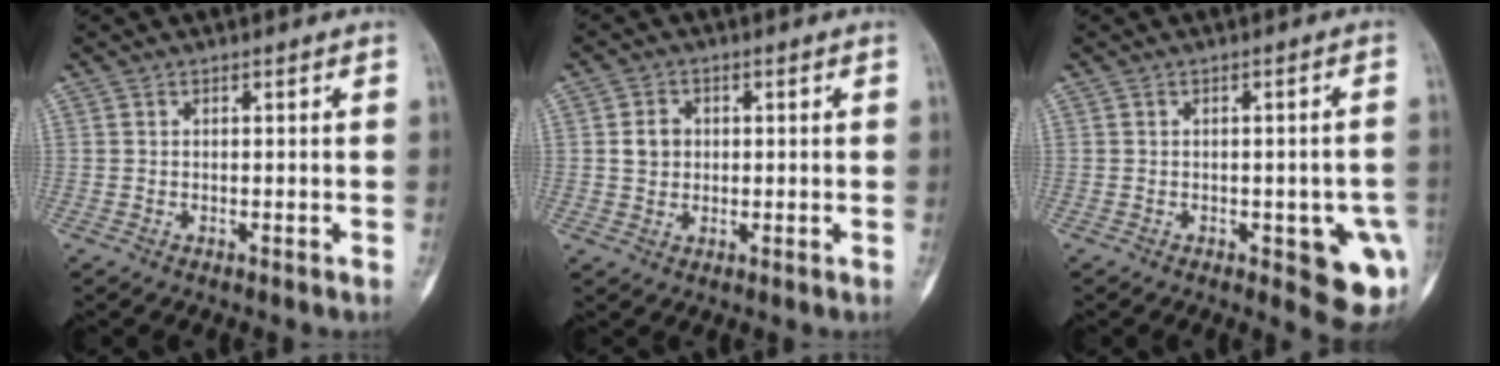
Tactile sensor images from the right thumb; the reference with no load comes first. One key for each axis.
{"total": 3.7, "fx": 0.5, "fy": 3.2, "fz": 1.8, "tx": -0.018, "ty": 0.004, "tz": 0.008}
{"total": 10.6, "fx": -3.0, "fy": 4.2, "fz": 9.3, "tx": -0.078, "ty": 0.001, "tz": -0.027}